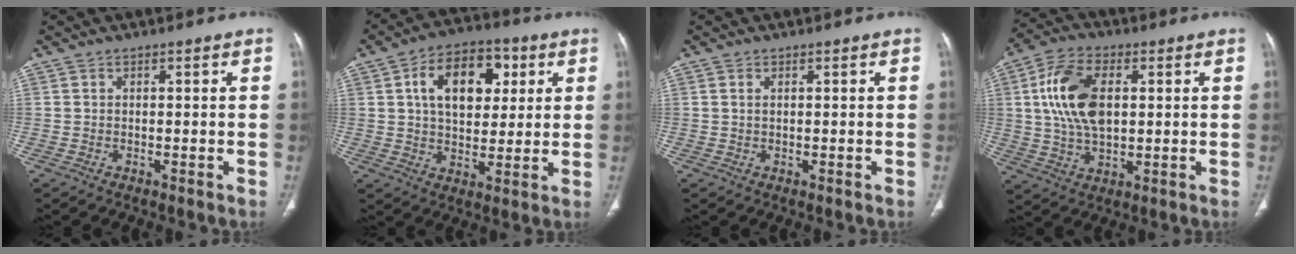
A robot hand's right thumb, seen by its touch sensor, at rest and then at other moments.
{"total": 14.5, "force": [4.3, 9.2, 10.4], "torque": [-0.131, 0.003, 0.066]}
{"total": 0.8, "force": [0.4, 0.3, 0.6], "torque": [-0.016, 0.005, 0.008]}
{"total": 14.5, "force": [2.8, 8.3, 11.5], "torque": [-0.219, 0.004, 0.052]}